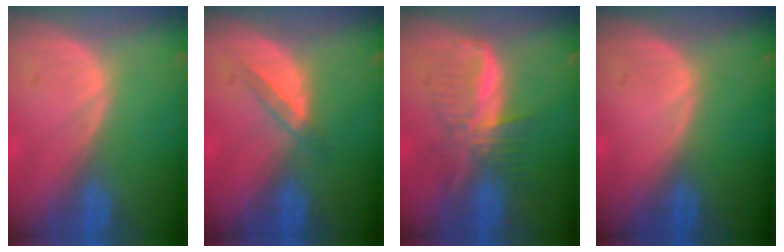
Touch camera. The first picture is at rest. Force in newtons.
{"total": 2.4, "press": 2.2, "slide": 1.1}
{"total": 6.2, "press": 6.1, "slide": 0.6}
{"total": 0.0}